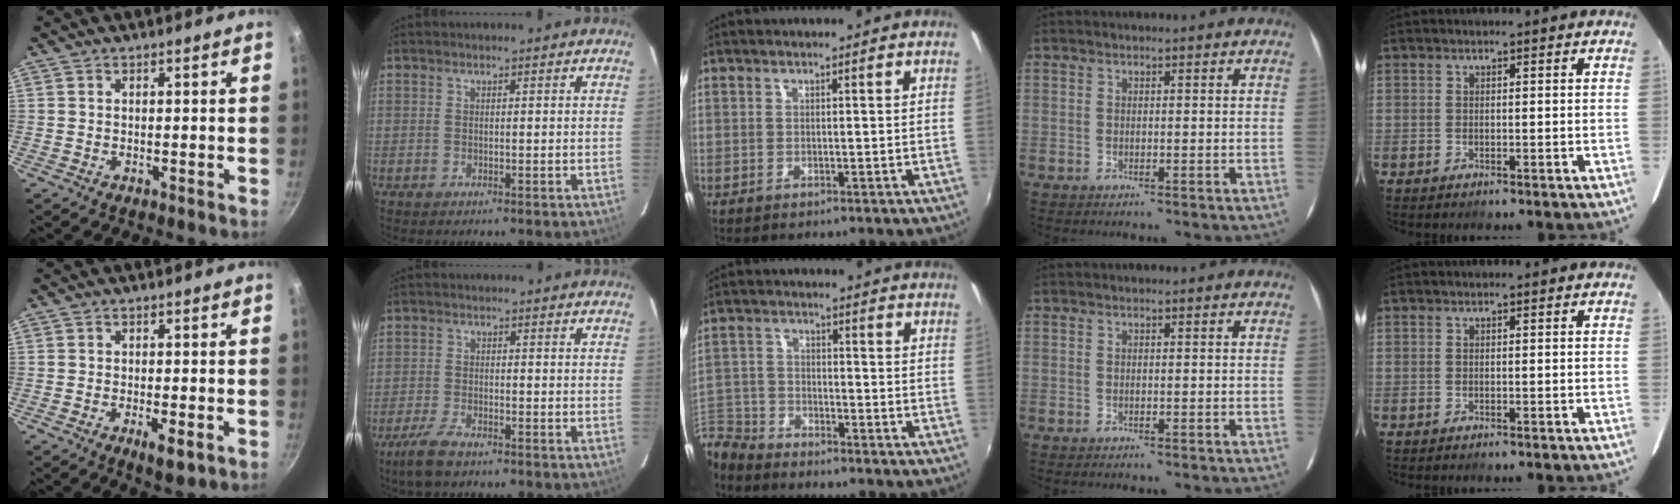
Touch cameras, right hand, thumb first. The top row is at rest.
{"thumb": {"total": 4.0, "force": [-1.5, 1.2, 3.5], "torque": [-0.062, 0.000, -0.021]}, "index": {"total": 5.4, "force": [-4.1, 1.6, 3.2], "torque": [-0.092, -0.009, -0.080]}, "middle": {"total": 9.0, "force": [-7.9, 3.9, 1.9], "torque": [-0.062, 0.010, -0.161]}}